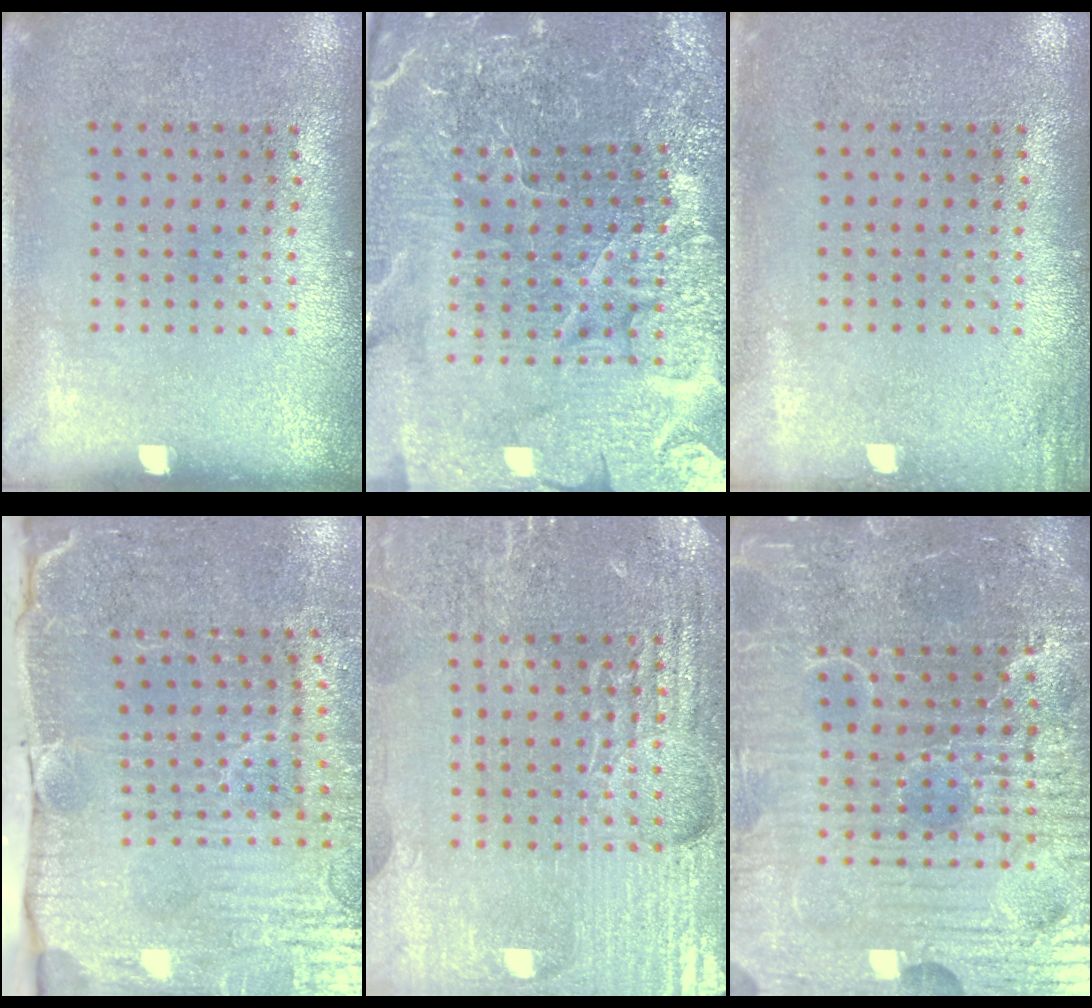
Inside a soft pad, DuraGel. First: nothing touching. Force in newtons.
{"total": 5.6, "press": 5.2, "slide": 2.1}
{"total": 1.2, "press": 1.2, "slide": 0.3}
{"total": 5.1, "press": 4.3, "slide": 2.7}
{"total": 4.7, "press": 4.5, "slide": 1.5}
{"total": 6.9, "press": 6.2, "slide": 3.1}